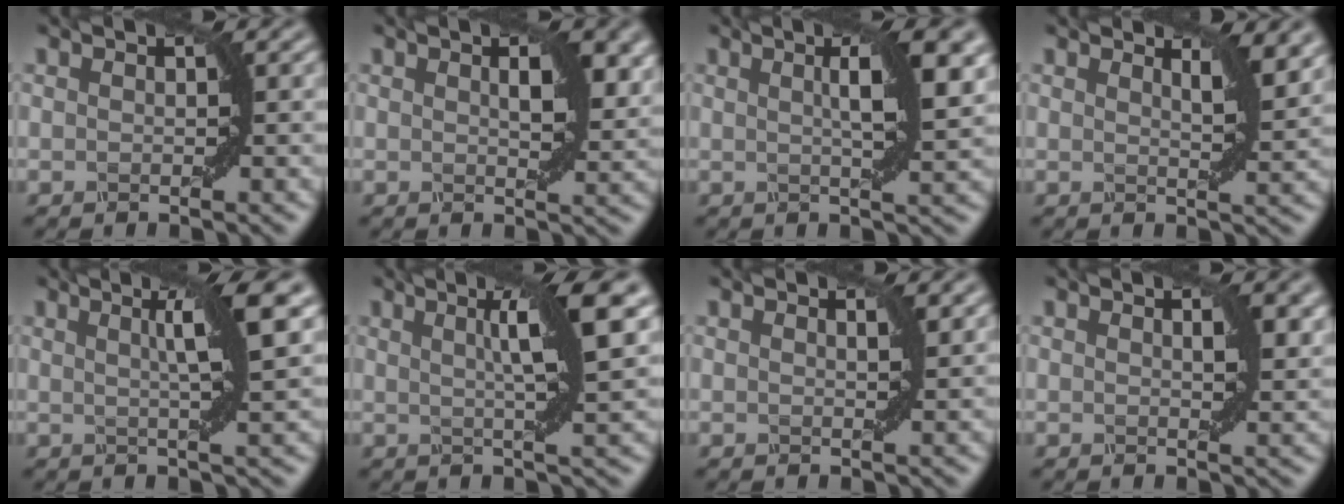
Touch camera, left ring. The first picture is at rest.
{"total": 4.0, "force": [1.5, 1.4, 3.4], "torque": [-0.053, 0.002, 0.026]}
{"total": 5.9, "force": [1.5, 1.4, 5.5], "torque": [-0.066, 0.012, 0.020]}
{"total": 3.0, "force": [2.1, 0.8, 2.0], "torque": [-0.024, -0.001, 0.032]}
{"total": 5.2, "force": [1.6, 0.8, 4.9], "torque": [-0.066, 0.009, 0.026]}
{"total": 6.6, "force": [2.1, 1.0, 6.1], "torque": [-0.080, 0.013, 0.031]}
{"total": 1.1, "force": [0.8, 0.3, 0.7], "torque": [-0.005, 0.001, 0.008]}
{"total": 2.4, "force": [1.1, 0.8, 2.0], "torque": [-0.021, 0.001, 0.020]}